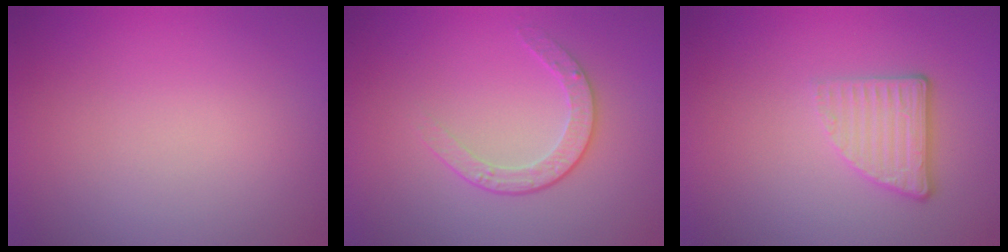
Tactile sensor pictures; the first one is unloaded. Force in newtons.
{"total": 2.2, "press": 1.6, "slide": 1.5}
{"total": 3.0, "press": 2.1, "slide": 2.1}